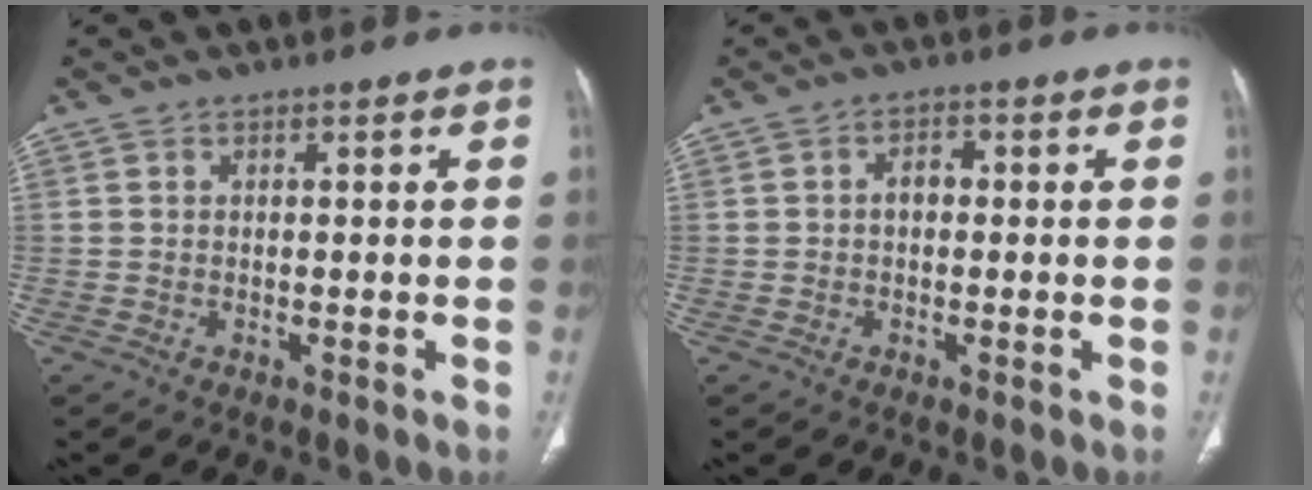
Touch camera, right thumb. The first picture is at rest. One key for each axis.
{"total": 2.5, "fx": -0.1, "fy": 1.7, "fz": 1.8, "tx": -0.019, "ty": 0.012, "tz": -0.005}